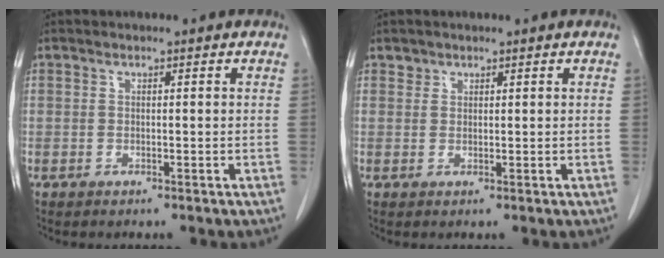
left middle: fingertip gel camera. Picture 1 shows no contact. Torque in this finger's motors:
{"motor_torque": [0.05, -0.06, 0.02, -0.01]}